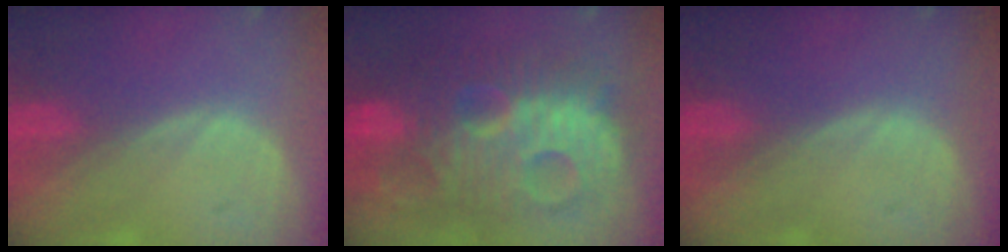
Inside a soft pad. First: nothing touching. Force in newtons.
{"total": 13.6, "press": 13.6, "slide": 1.1}
{"total": 0.0}